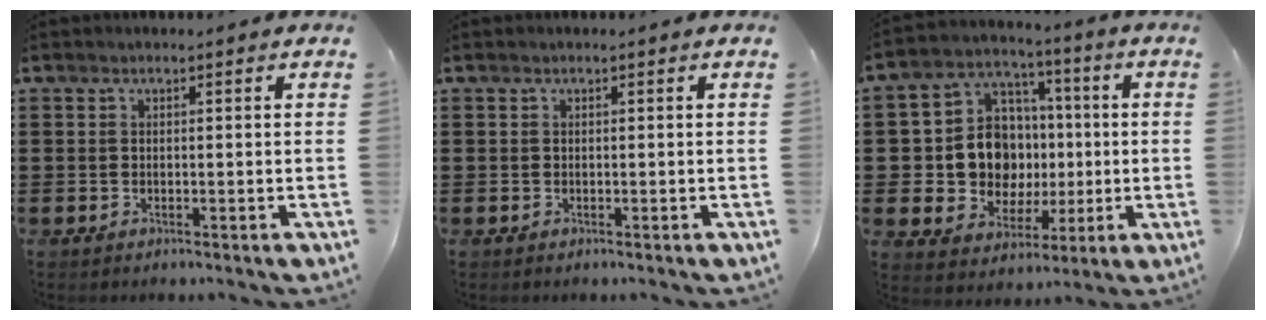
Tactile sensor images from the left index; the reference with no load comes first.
{"total": 0.0}
{"total": 11.1, "force": [0.0, 10.0, 4.8], "torque": [-0.132, 0.009, 0.009]}